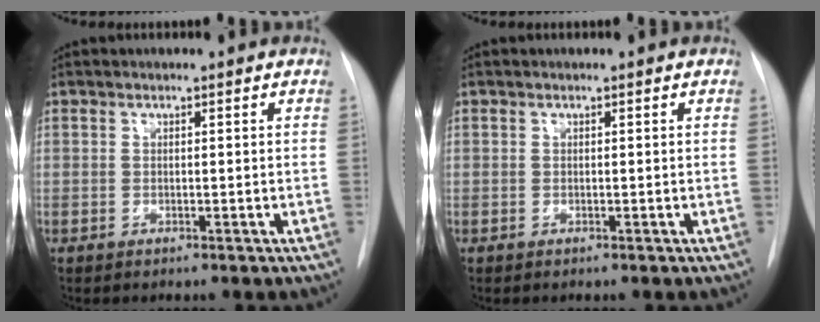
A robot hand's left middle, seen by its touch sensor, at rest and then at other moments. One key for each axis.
{"total": 0.0}